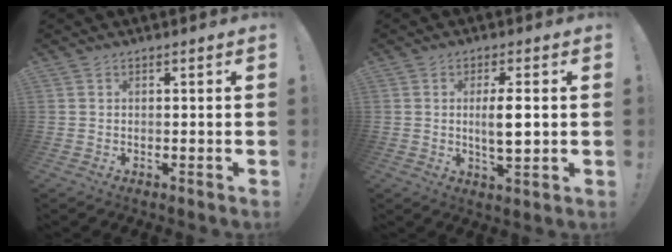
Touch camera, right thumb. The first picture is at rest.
{"total": 6.5, "force": [0.3, 1.8, 6.3], "torque": [-0.115, -0.007, -0.002]}